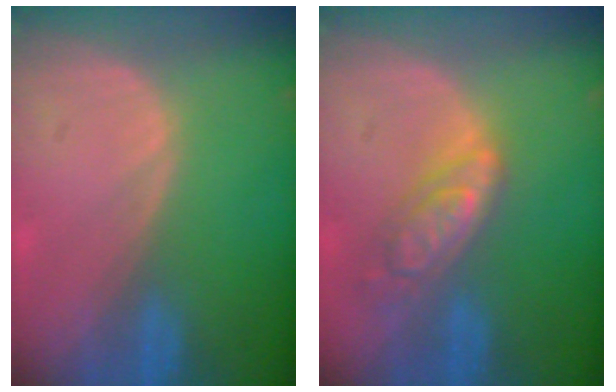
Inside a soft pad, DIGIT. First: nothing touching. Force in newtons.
{"total": 6.4, "press": 5.7, "slide": 3.0}